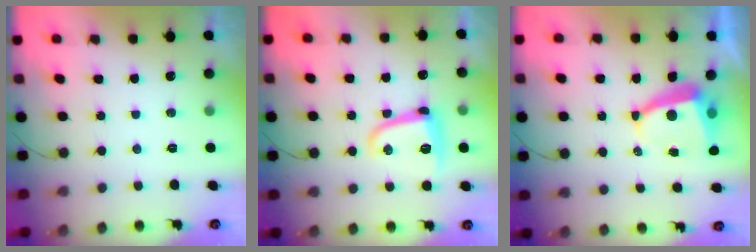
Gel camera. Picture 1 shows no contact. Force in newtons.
{"total": 10.3, "press": 10.3, "slide": 0.8}
{"total": 6.6, "press": 6.6, "slide": 0.7}